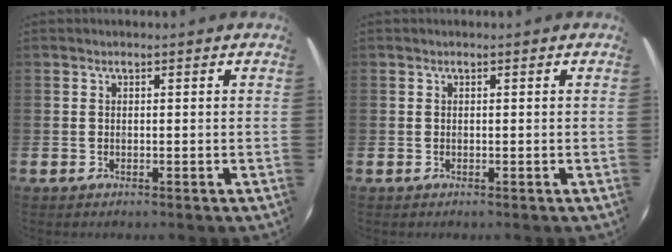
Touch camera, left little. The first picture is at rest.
{"total": 0.0}